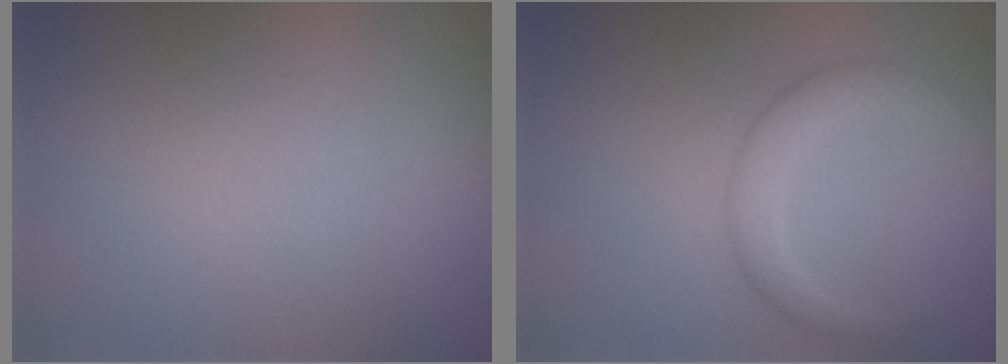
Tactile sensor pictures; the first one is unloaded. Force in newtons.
{"total": 2.6, "press": 2.6, "slide": 0.2}